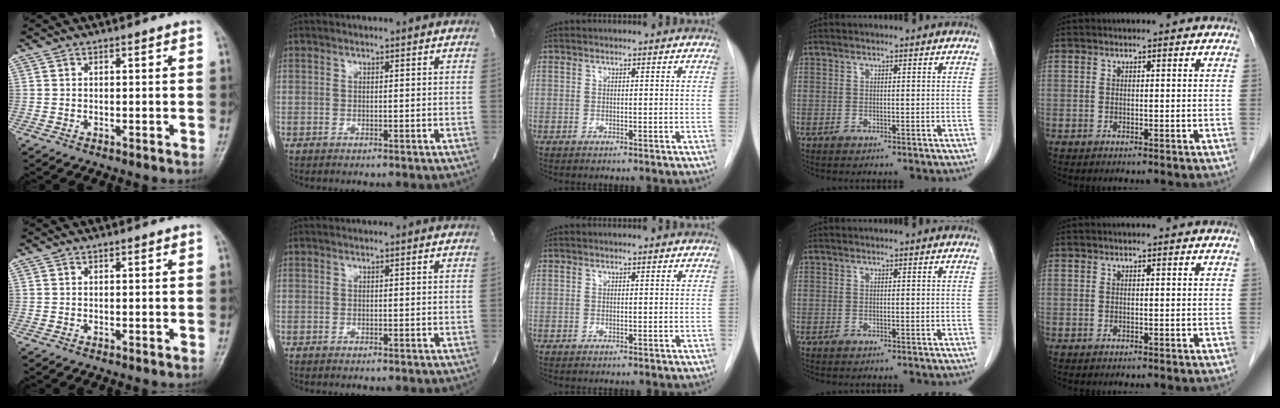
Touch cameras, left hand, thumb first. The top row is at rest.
{}